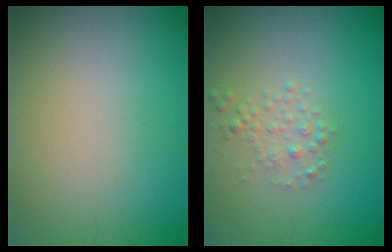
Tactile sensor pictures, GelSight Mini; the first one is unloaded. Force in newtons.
{"total": 1.4, "press": 1.4, "slide": 0.0}